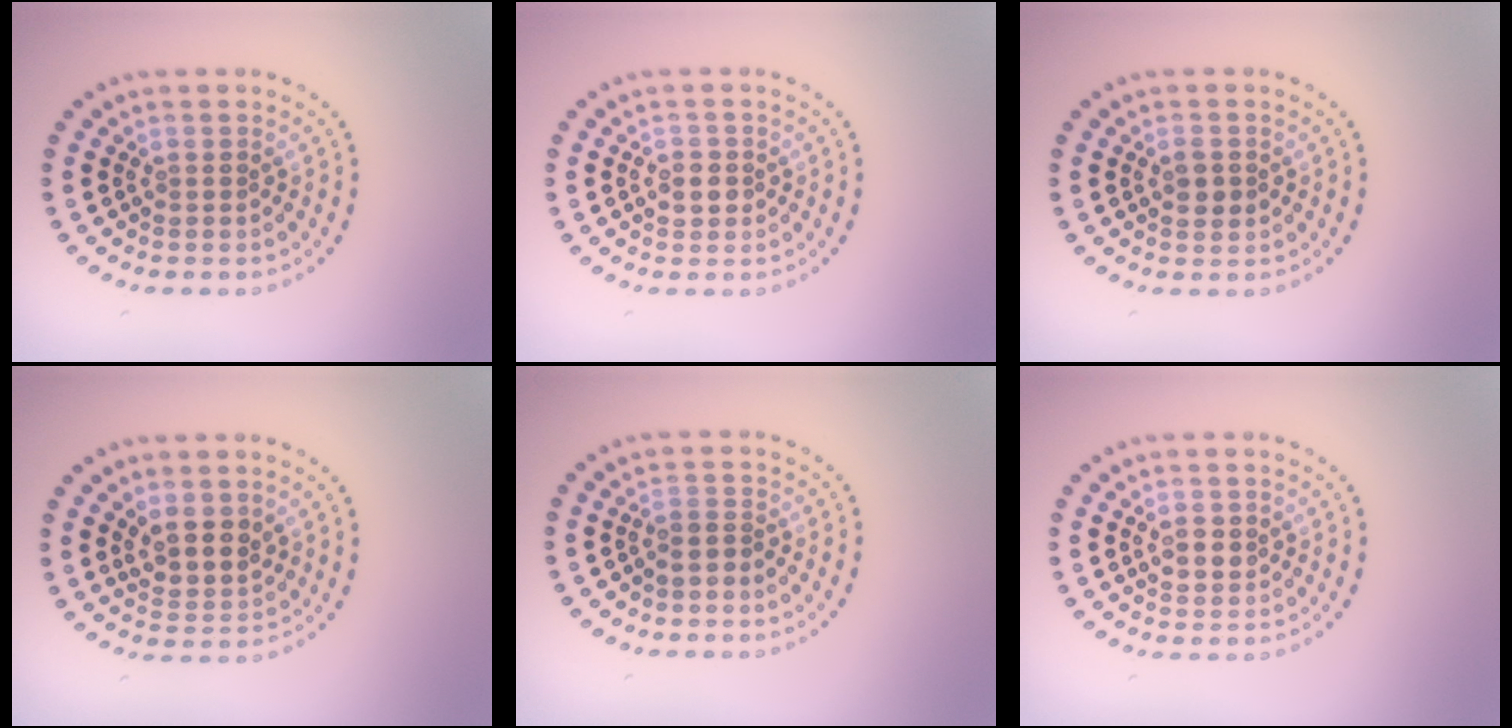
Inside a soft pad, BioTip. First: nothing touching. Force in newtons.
{"total": 1.5, "press": 1.5, "slide": 0.2}
{"total": 1.6, "press": 1.6, "slide": 0.2}
{"total": 3.0, "press": 2.7, "slide": 1.4}
{"total": 0.9, "press": 0.7, "slide": 0.6}
{"total": 1.7, "press": 1.6, "slide": 0.5}